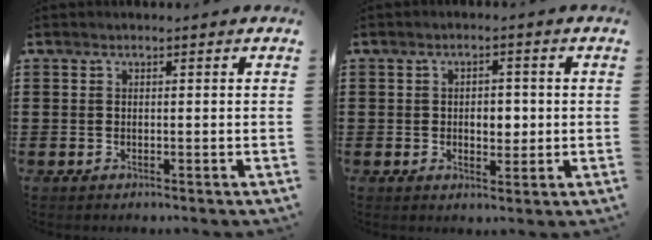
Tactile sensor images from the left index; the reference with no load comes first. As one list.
[{"total": 3.5, "force": [-0.2, 2.1, 2.8], "torque": [-0.042, 0.000, -0.011]}]